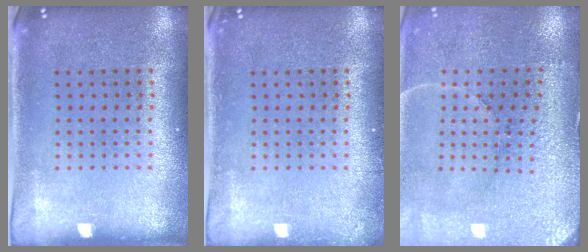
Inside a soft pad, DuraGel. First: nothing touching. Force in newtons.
{"total": 0.6, "press": 0.6, "slide": 0.1}
{"total": 3.2, "press": 3.2, "slide": 0.2}